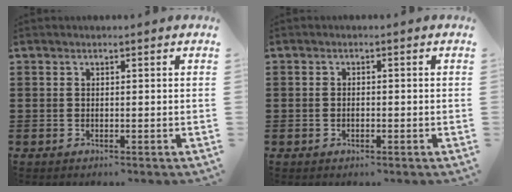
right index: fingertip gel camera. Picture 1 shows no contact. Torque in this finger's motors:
{"motor_torque": [-1.10, 1.04, -0.03, 0.00]}